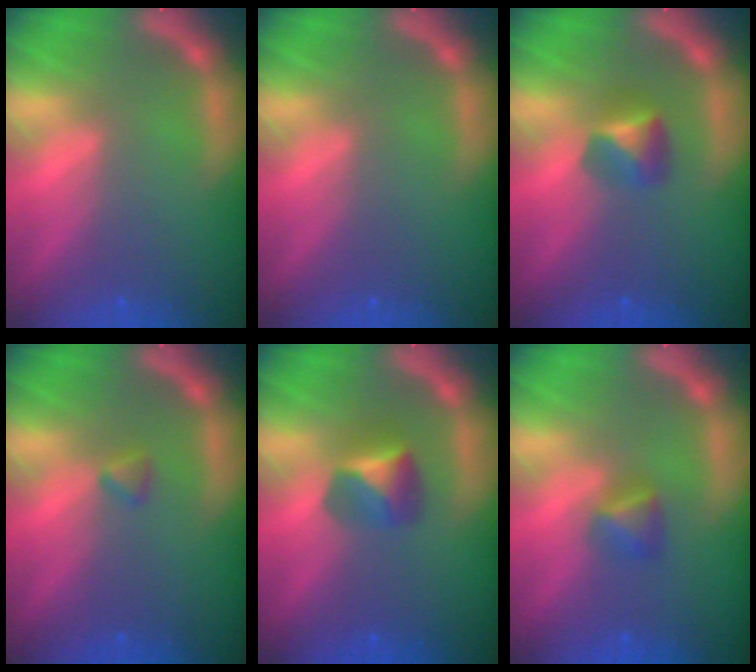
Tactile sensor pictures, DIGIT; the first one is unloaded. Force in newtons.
{"total": 0.0}
{"total": 2.4}
{"total": 0.9}
{"total": 2.9}
{"total": 1.9}